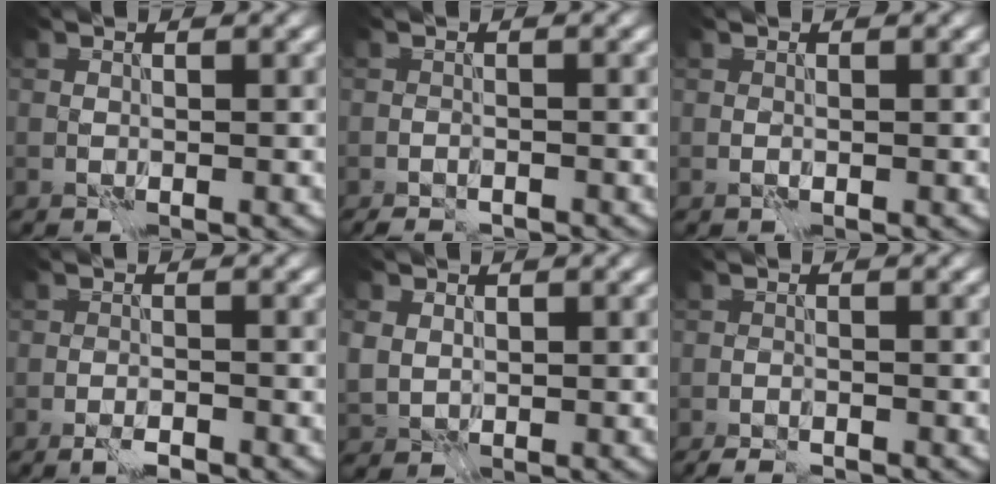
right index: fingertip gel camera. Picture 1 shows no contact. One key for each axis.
{"total": 1.8, "fx": -1.7, "fy": 0.5, "fz": 0.3, "tx": -0.004, "ty": 0.004, "tz": -0.025}
{"total": 0.0}
{"total": 1.7, "fx": -1.5, "fy": 0.2, "fz": 0.9, "tx": -0.015, "ty": 0.001, "tz": -0.027}
{"total": 1.9, "fx": 0.7, "fy": 1.6, "fz": 0.6, "tx": -0.019, "ty": -0.002, "tz": 0.013}
{"total": 2.3, "fx": -2.2, "fy": 0.4, "fz": 0.6, "tx": -0.013, "ty": 0.001, "tz": -0.033}